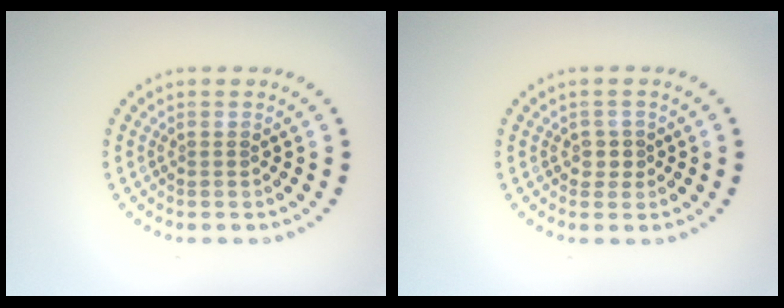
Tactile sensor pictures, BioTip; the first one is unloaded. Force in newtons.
{"total": 1.2, "press": 1.0, "slide": 0.6}